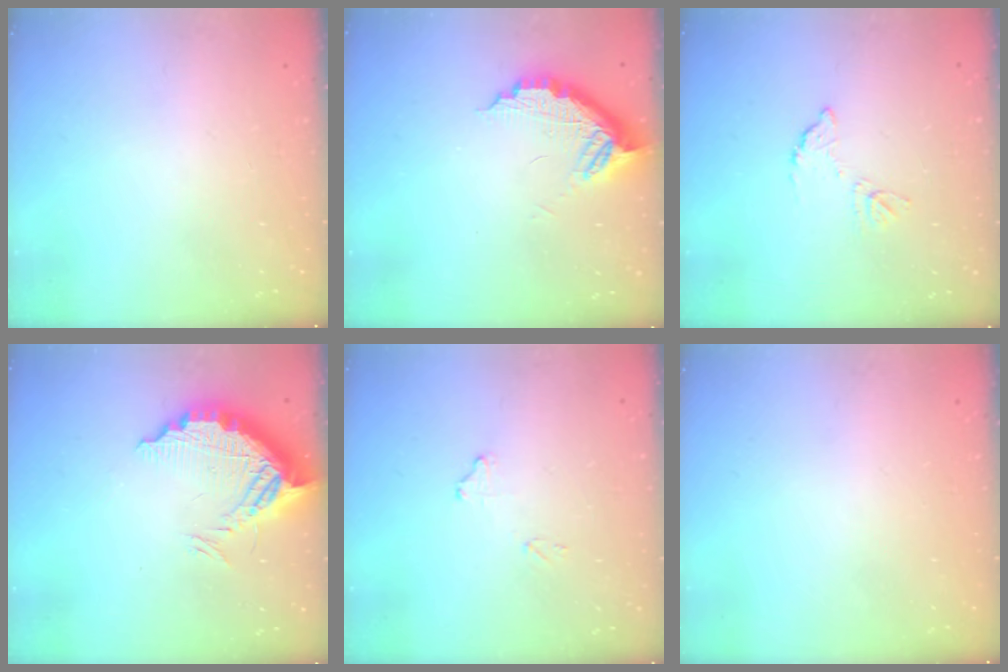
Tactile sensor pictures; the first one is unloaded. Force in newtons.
{"total": 10.1, "press": 10.0, "slide": 0.9}
{"total": 6.9, "press": 6.8, "slide": 0.3}
{"total": 13.9, "press": 13.9, "slide": 1.1}
{"total": 7.9, "press": 7.8, "slide": 0.7}
{"total": 0.0}